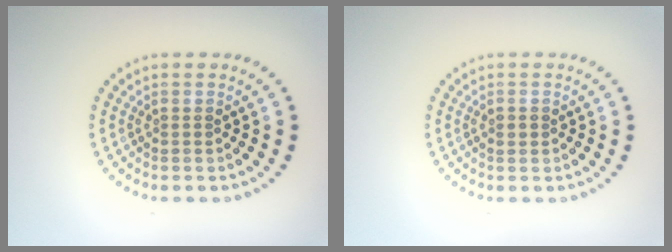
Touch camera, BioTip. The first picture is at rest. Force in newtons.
{"total": 1.0, "press": 1.0, "slide": 0.0}